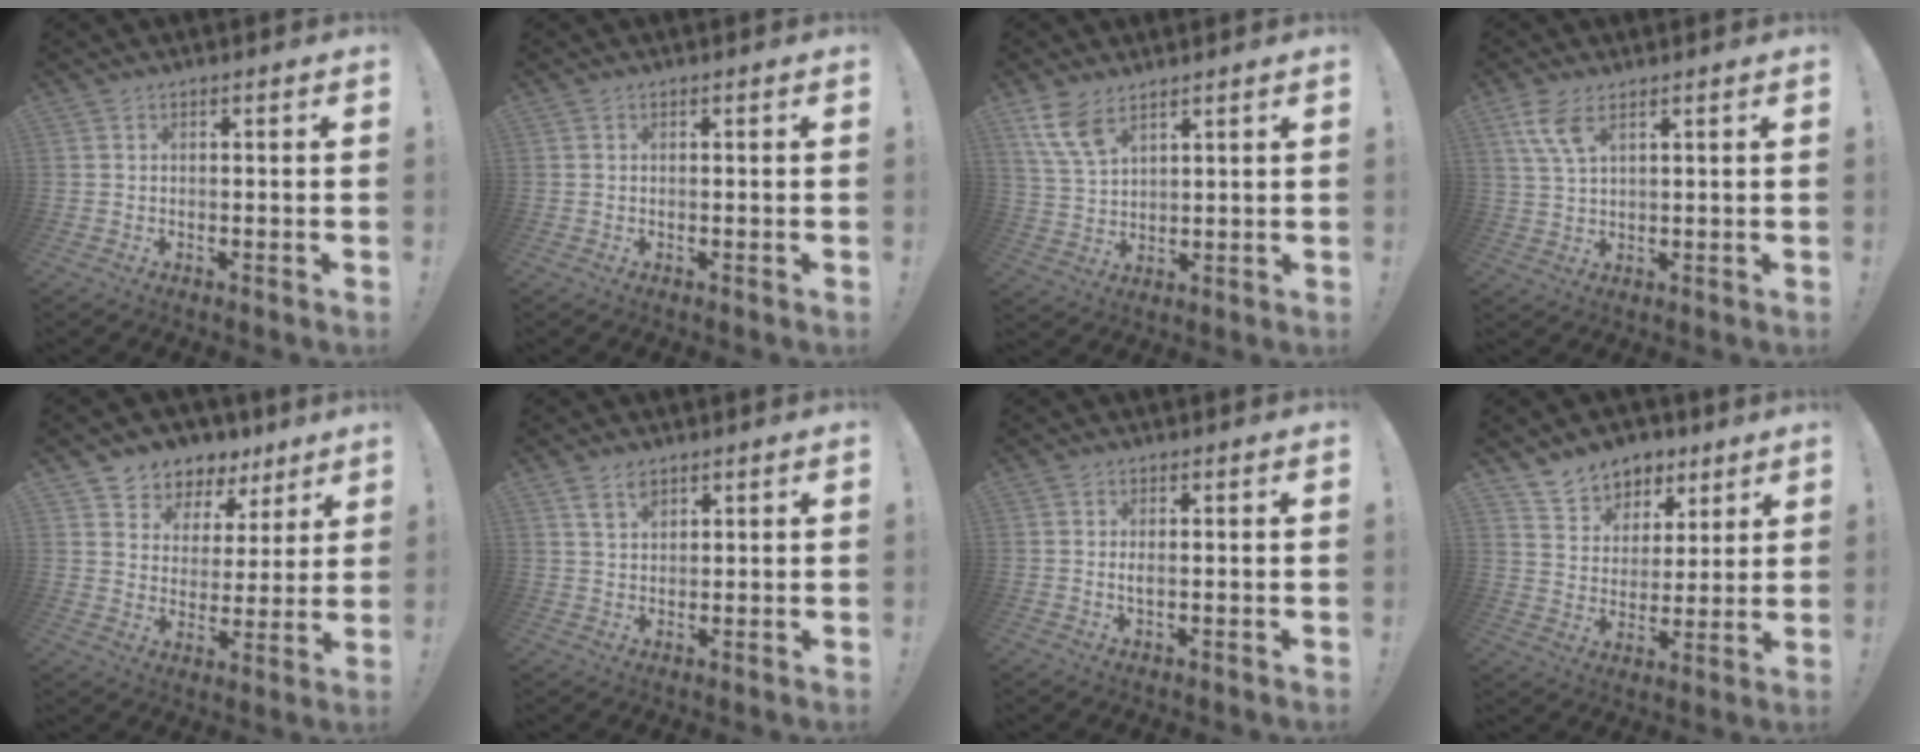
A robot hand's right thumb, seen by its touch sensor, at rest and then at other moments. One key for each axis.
{"total": 0.0}
{"total": 8.8, "fx": 5.8, "fy": 4.5, "fz": 4.8, "tx": -0.096, "ty": -0.021, "tz": 0.117}
{"total": 7.4, "fx": 4.1, "fy": 3.2, "fz": 5.3, "tx": -0.109, "ty": -0.013, "tz": 0.077}
{"total": 6.8, "fx": 4.3, "fy": 5.2, "fz": 1.2, "tx": -0.024, "ty": -0.039, "tz": 0.087}
{"total": 3.9, "fx": 2.7, "fy": 2.2, "fz": 1.9, "tx": -0.025, "ty": -0.015, "tz": 0.048}
{"total": 1.6, "fx": 0.0, "fy": 0.4, "fz": 1.6, "tx": -0.029, "ty": -0.002, "tz": 0.000}
{"total": 9.1, "fx": 6.6, "fy": 6.2, "fz": 1.0, "tx": -0.019, "ty": -0.054, "tz": 0.130}